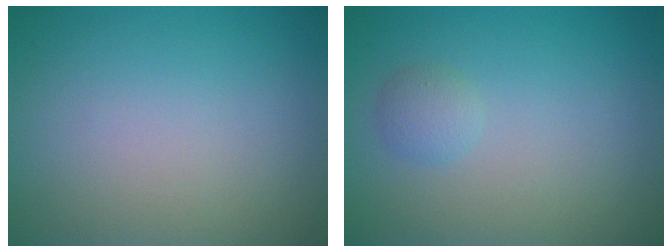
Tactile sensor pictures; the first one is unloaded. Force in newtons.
{"total": 1.3, "press": 1.3, "slide": 0.1}